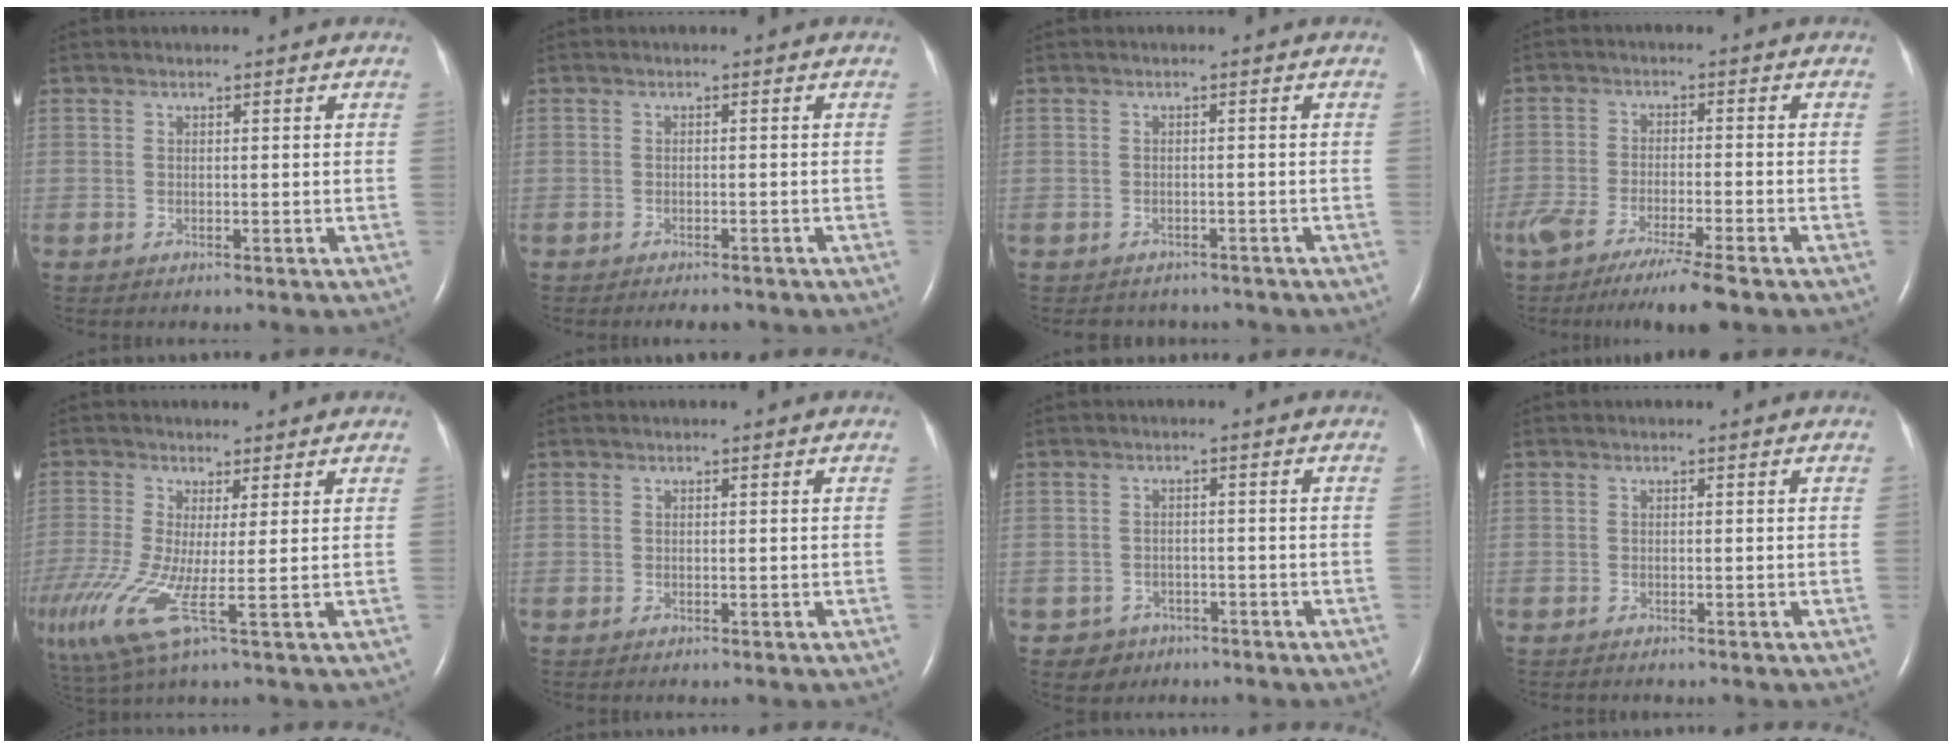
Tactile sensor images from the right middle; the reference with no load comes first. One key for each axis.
{"total": 2.1, "fx": -1.9, "fy": 0.5, "fz": 0.9, "tx": -0.014, "ty": -0.004, "tz": -0.021}
{"total": 4.1, "fx": -3.6, "fy": 1.9, "fz": 0.3, "tx": -0.006, "ty": 0.003, "tz": -0.041}
{"total": 9.6, "fx": -7.2, "fy": 0.0, "fz": 6.3, "tx": -0.104, "ty": -0.025, "tz": -0.118}
{"total": 11.5, "fx": -3.1, "fy": 1.8, "fz": 10.9, "tx": -0.263, "ty": -0.028, "tz": -0.053}
{"total": 0.0}
{"total": 3.3, "fx": -2.1, "fy": 2.5, "fz": -0.3, "tx": 0.001, "ty": 0.010, "tz": -0.032}
{"total": 0.7, "fx": -0.6, "fy": 0.1, "fz": 0.3, "tx": -0.007, "ty": -0.001, "tz": -0.008}